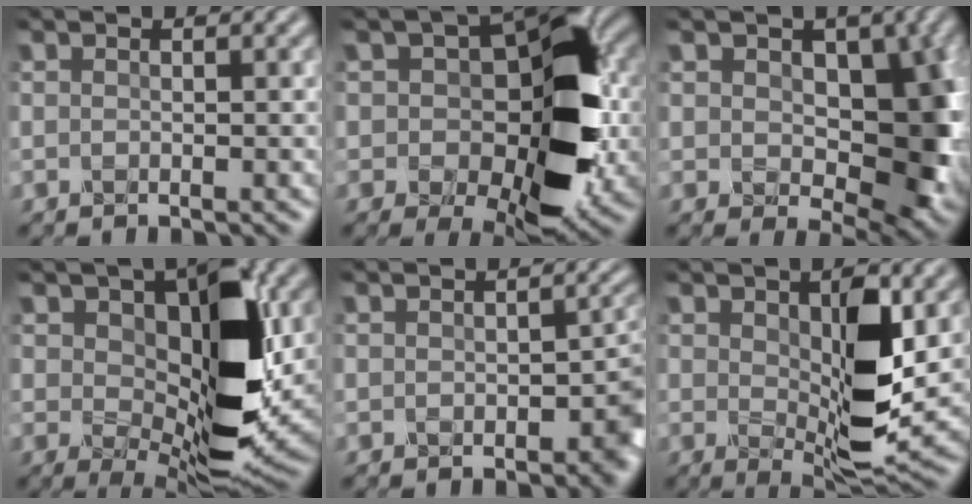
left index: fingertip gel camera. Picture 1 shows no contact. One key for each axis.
{"total": 11.5, "fx": 0.0, "fy": 6.7, "fz": 9.4, "tx": -0.123, "ty": 0.006, "tz": 0.002}
{"total": 9.2, "fx": 1.1, "fy": 6.0, "fz": 6.9, "tx": -0.093, "ty": -0.013, "tz": 0.018}
{"total": 11.7, "fx": 1.5, "fy": 6.2, "fz": 9.8, "tx": -0.147, "ty": -0.015, "tz": 0.029}
{"total": 3.7, "fx": -0.7, "fy": 2.4, "fz": 2.7, "tx": -0.022, "ty": -0.007, "tz": -0.010}
{"total": 7.5, "fx": 0.8, "fy": 3.1, "fz": 6.8, "tx": -0.115, "ty": -0.013, "tz": 0.020}